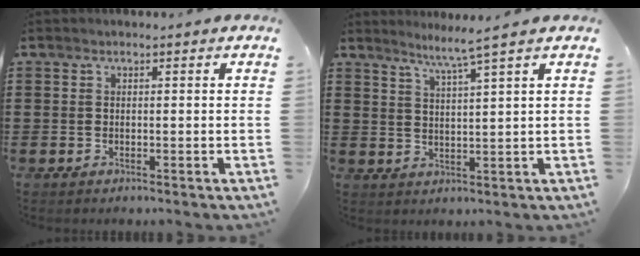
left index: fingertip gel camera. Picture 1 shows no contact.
{"total": 3.7, "force": [3.0, -1.1, 1.8], "torque": [-0.044, -0.013, 0.047]}